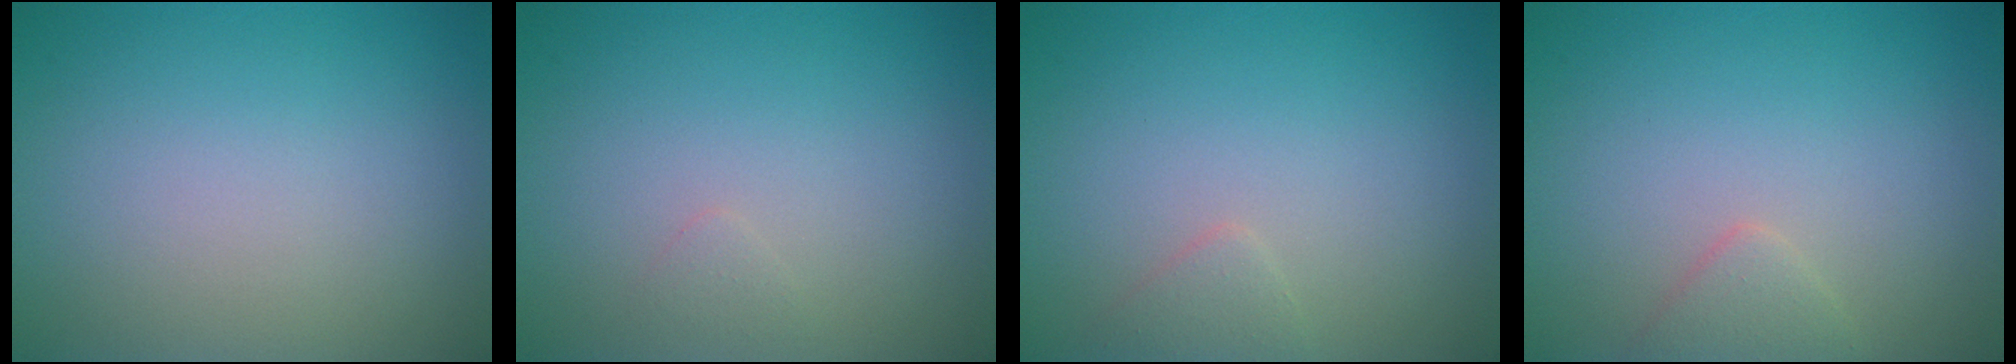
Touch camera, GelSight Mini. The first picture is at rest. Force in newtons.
{"total": 0.6, "press": 0.6, "slide": 0.0}
{"total": 1.1, "press": 1.1, "slide": 0.1}
{"total": 1.4, "press": 1.4, "slide": 0.1}